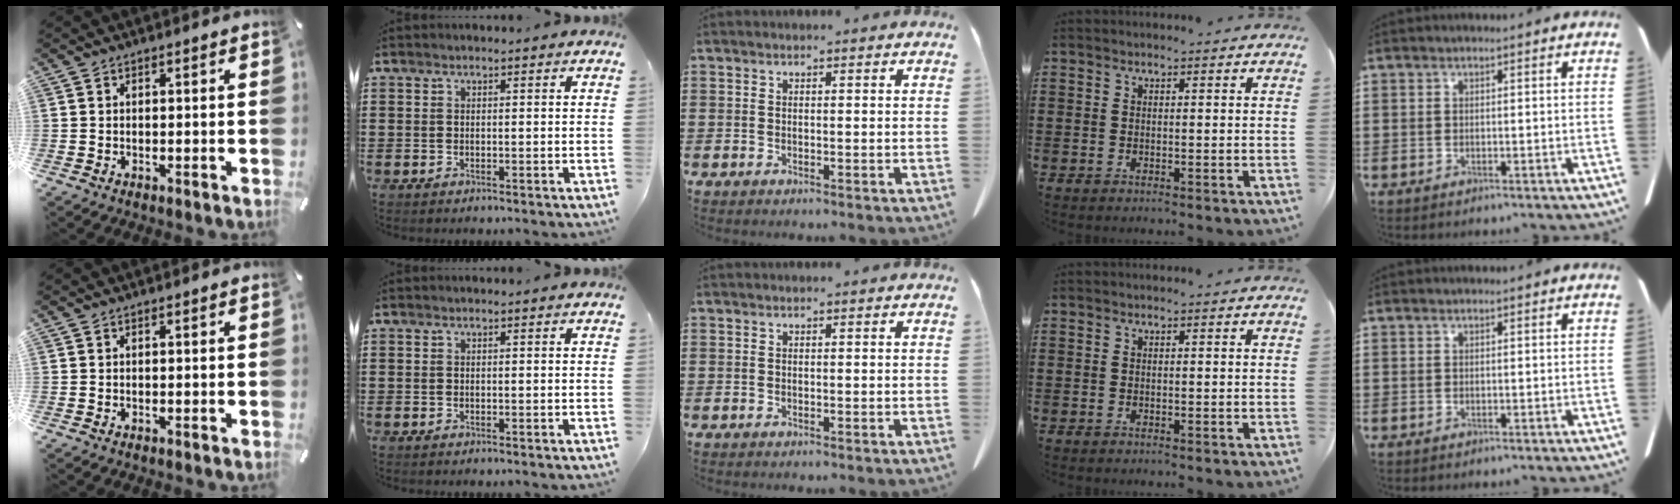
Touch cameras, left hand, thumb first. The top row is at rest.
{}